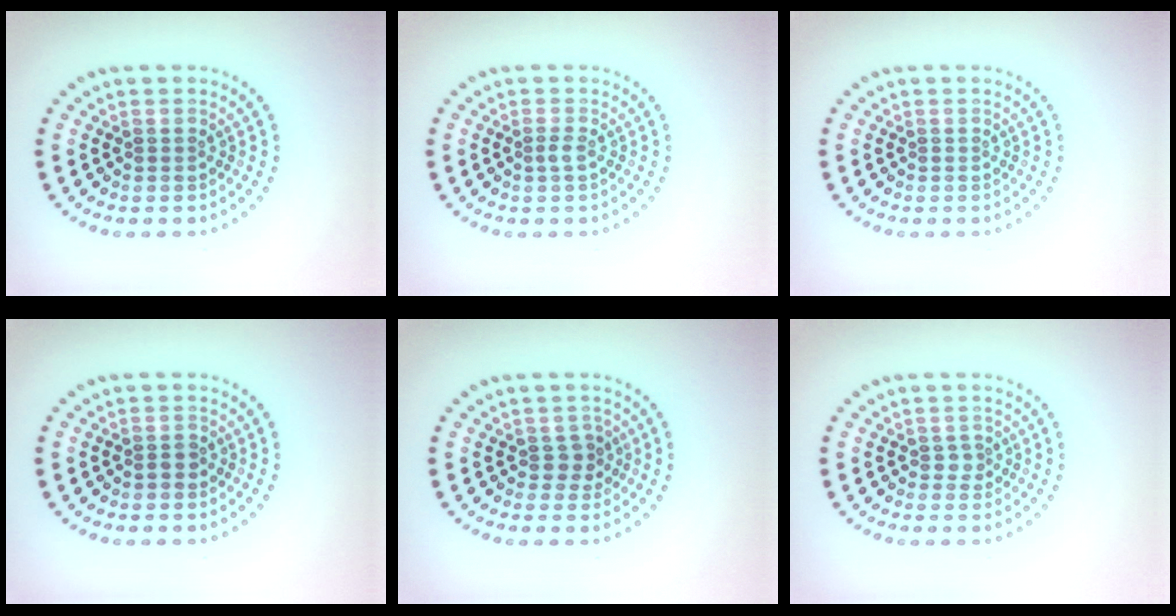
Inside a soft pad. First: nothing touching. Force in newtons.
{"total": 0.7, "press": 0.6, "slide": 0.4}
{"total": 0.0}
{"total": 1.0, "press": 0.8, "slide": 0.5}
{"total": 1.5, "press": 1.3, "slide": 0.8}
{"total": 0.9, "press": 0.7, "slide": 0.6}